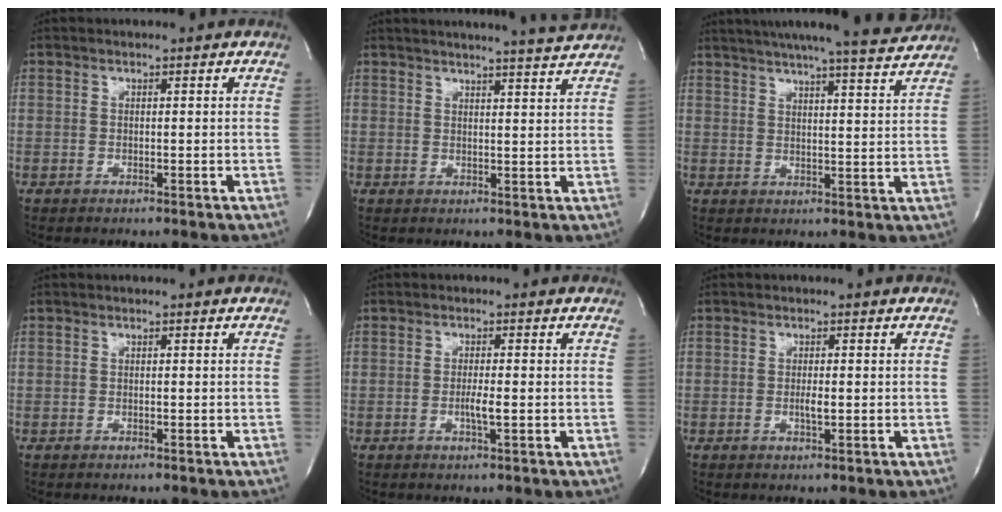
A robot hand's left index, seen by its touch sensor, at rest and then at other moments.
{"total": 7.4, "force": [7.0, -1.3, 2.0], "torque": [-0.034, -0.014, 0.079]}
{"total": 16.8, "force": [15.4, -0.1, 6.8], "torque": [-0.109, -0.017, 0.199]}
{"total": 0.0}
{"total": 2.1, "force": [-0.6, -0.1, 2.0], "torque": [-0.041, -0.007, -0.011]}
{"total": 1.4, "force": [-0.3, 0.2, 1.3], "torque": [-0.028, -0.005, -0.005]}